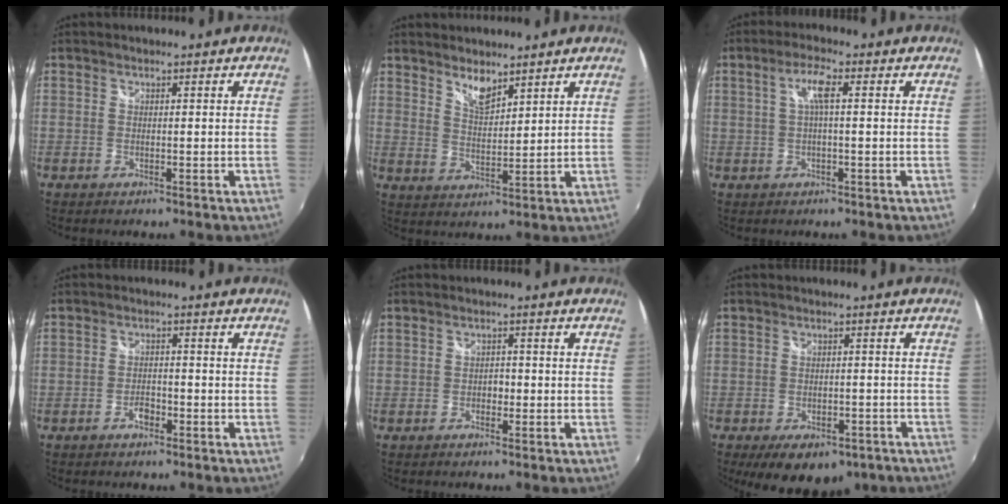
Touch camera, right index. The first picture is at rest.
{"total": 4.8, "force": [4.0, 1.3, 2.4], "torque": [-0.039, -0.003, 0.071]}
{"total": 4.2, "force": [0.8, 0.4, 4.1], "torque": [-0.079, 0.006, 0.014]}
{"total": 2.4, "force": [-1.5, 1.4, 1.3], "torque": [-0.025, 0.003, -0.026]}
{"total": 1.5, "force": [-0.6, 1.2, 0.6], "torque": [-0.010, 0.002, -0.009]}
{"total": 11.1, "force": [-7.2, 5.9, 6.2], "torque": [-0.121, -0.012, -0.088]}